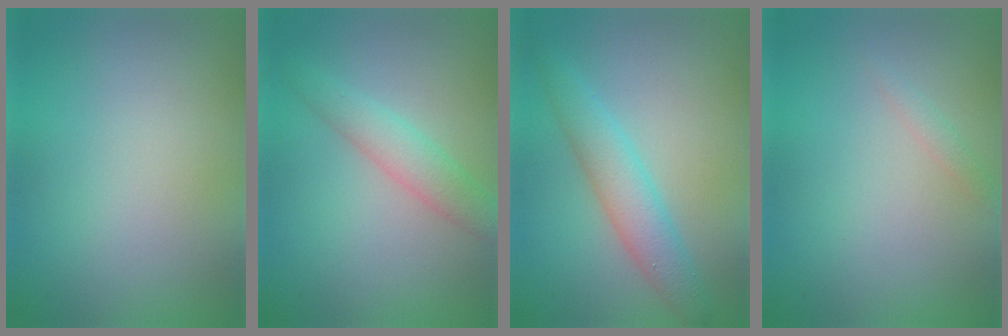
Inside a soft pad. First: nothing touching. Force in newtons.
{"total": 2.9, "press": 2.9, "slide": 0.1}
{"total": 3.7, "press": 3.7, "slide": 0.1}
{"total": 0.8, "press": 0.8, "slide": 0.0}